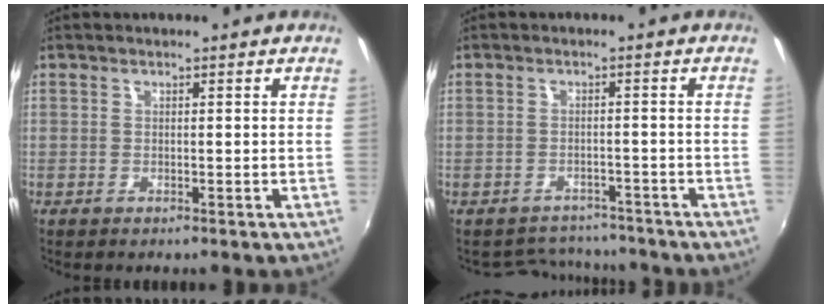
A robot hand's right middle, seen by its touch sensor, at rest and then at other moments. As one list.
[{"total": 7.0, "force": [-6.5, 2.6, 0.6], "torque": [-0.023, 0.011, -0.089]}]